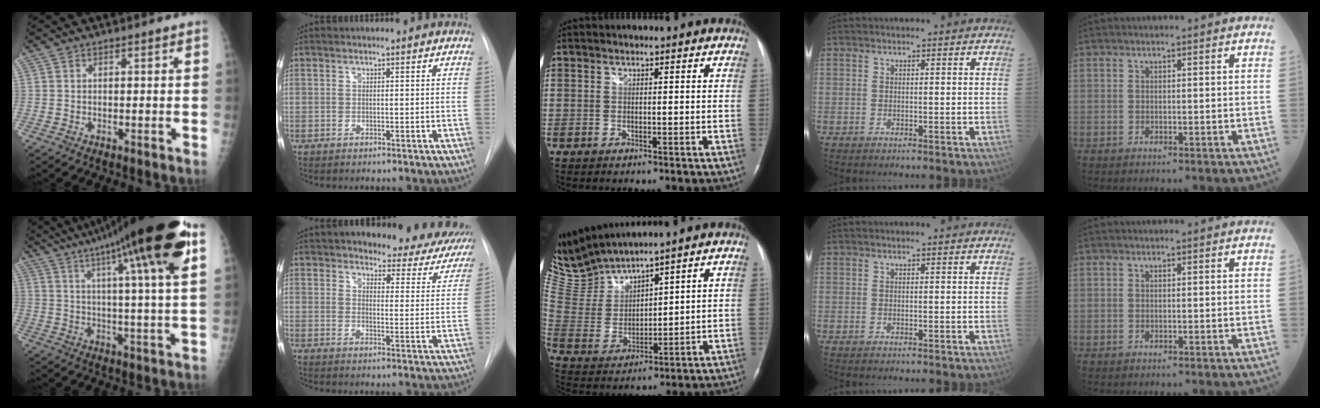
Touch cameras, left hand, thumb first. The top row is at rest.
{"thumb": {"total": 25.1, "force": [13.4, 2.6, 21.1], "torque": [-0.325, -0.009, 0.189]}, "index": {"total": 15.6, "force": [14.1, 4.8, 4.8], "torque": [-0.023, -0.038, 0.150]}, "middle": {"total": 9.2, "force": [9.1, -0.5, 1.1], "torque": [-0.056, 0.003, 0.209]}}